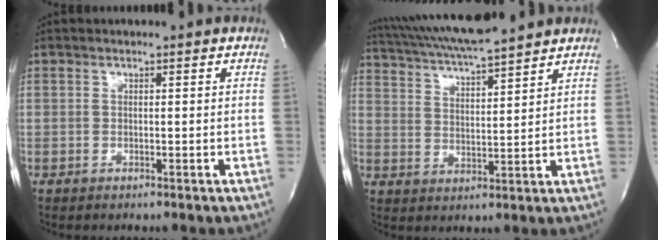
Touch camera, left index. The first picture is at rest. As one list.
[{"total": 13.8, "force": [12.4, 0.3, 5.9], "torque": [-0.118, 0.024, 0.209]}]